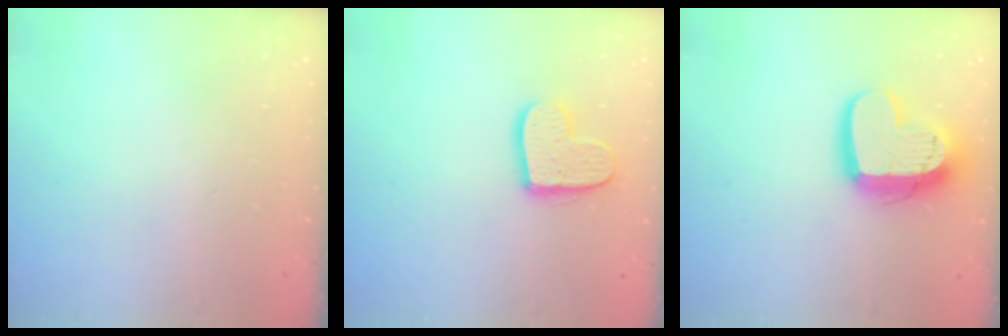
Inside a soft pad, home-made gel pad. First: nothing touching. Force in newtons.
{"total": 13.1, "press": 13.1, "slide": 0.9}
{"total": 16.2, "press": 16.1, "slide": 1.3}